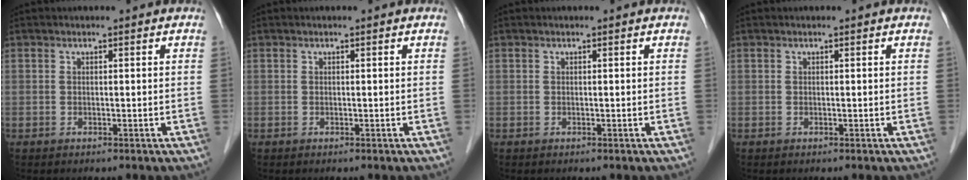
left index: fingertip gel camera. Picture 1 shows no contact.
{"total": 0.0}
{"total": 0.0}
{"total": 0.0}